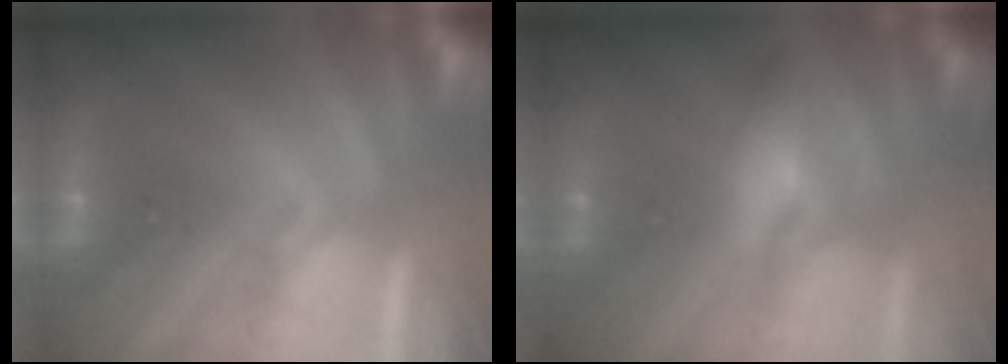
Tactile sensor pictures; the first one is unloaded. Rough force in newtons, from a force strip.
{"total": 2.4}